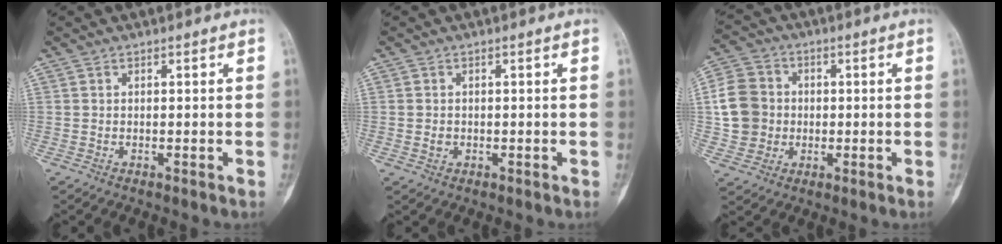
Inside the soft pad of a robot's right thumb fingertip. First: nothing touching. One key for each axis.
{"total": 1.3, "fx": -0.2, "fy": 1.1, "fz": 0.6, "tx": -0.007, "ty": 0.003, "tz": -0.003}
{"total": 10.2, "fx": 0.2, "fy": 9.3, "fz": 4.2, "tx": -0.062, "ty": 0.014, "tz": -0.001}